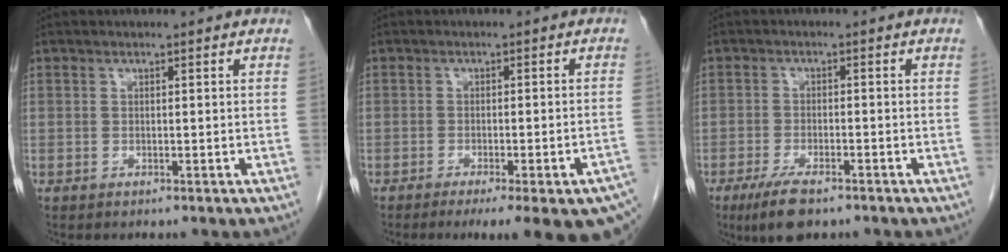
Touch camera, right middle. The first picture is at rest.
{"total": 15.1, "force": [-11.1, 1.9, 10.0], "torque": [-0.081, -0.013, -0.131]}
{"total": 6.2, "force": [-4.2, 1.7, 4.2], "torque": [-0.079, -0.012, -0.071]}